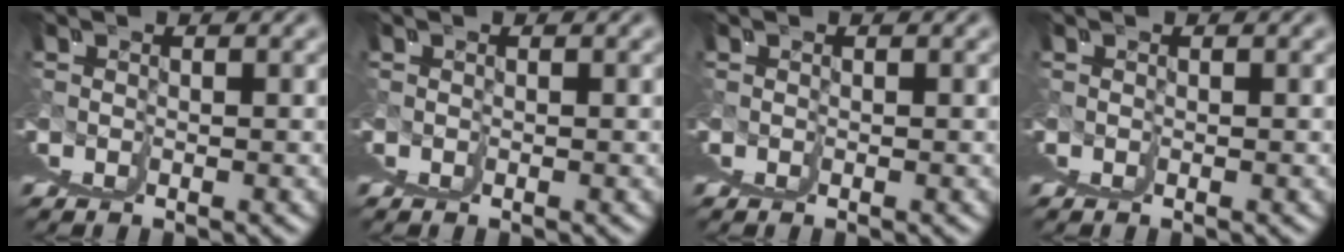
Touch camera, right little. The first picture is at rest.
{"total": 0.0}
{"total": 0.0}
{"total": 0.0}